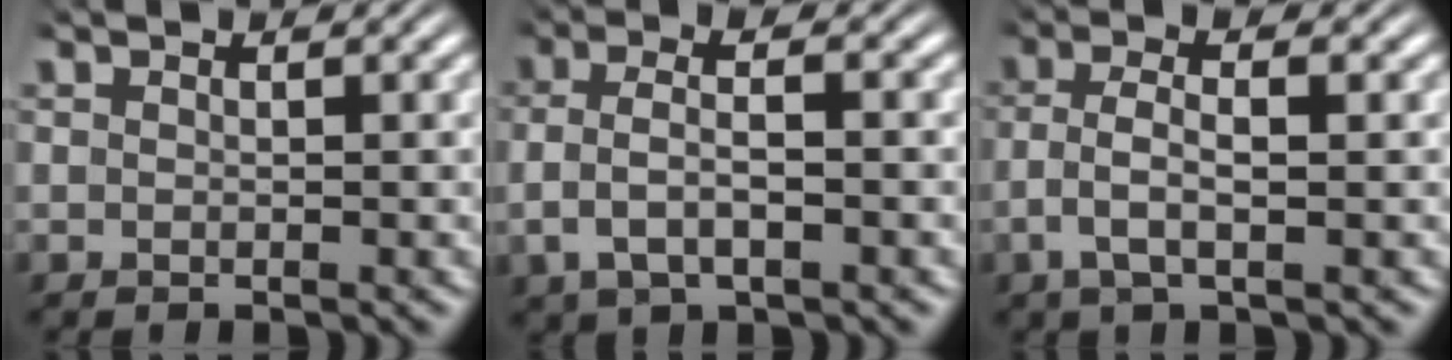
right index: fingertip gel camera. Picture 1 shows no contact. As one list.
[{"total": 4.0, "force": [-0.6, 2.2, 3.3], "torque": [-0.076, -0.002, -0.007]}, {"total": 3.4, "force": [-0.4, 1.3, 3.1], "torque": [-0.072, -0.001, -0.005]}]